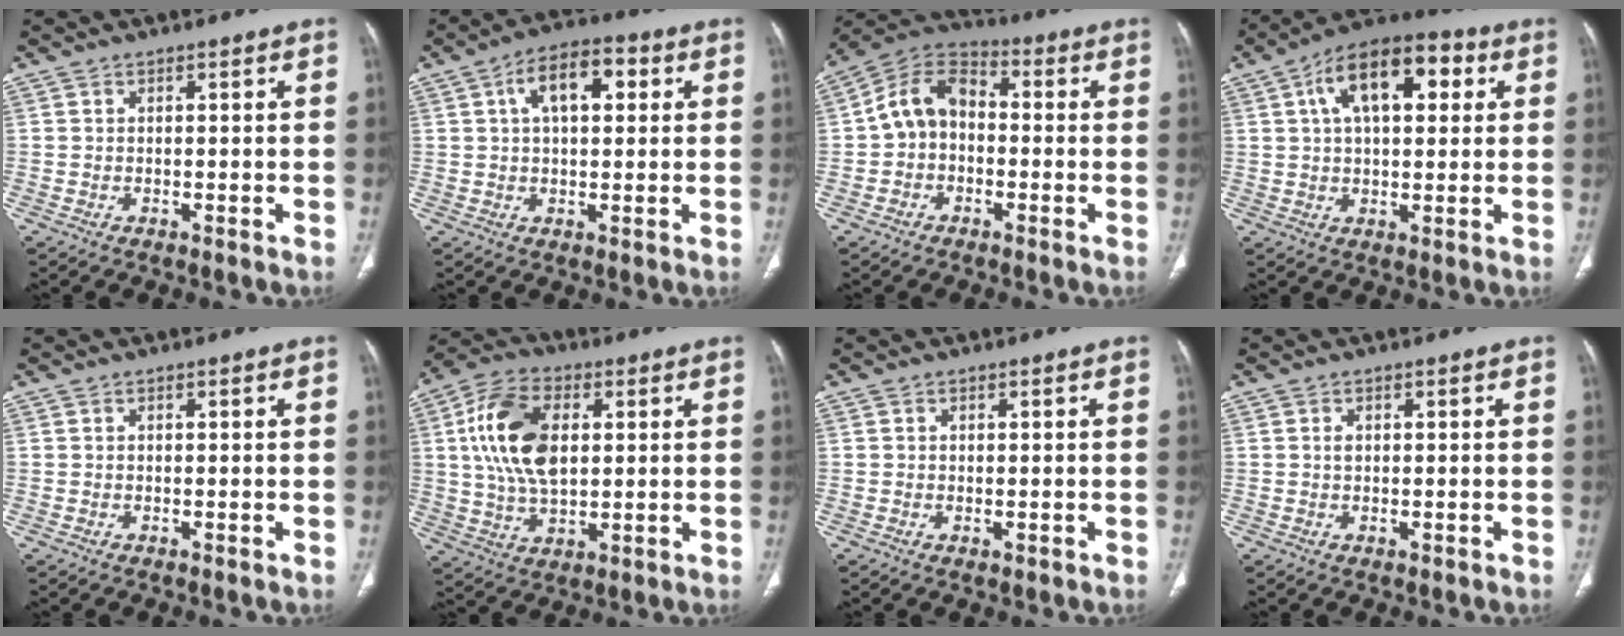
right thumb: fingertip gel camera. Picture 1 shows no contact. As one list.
[{"total": 9.8, "force": [2.9, 5.2, 7.8], "torque": [-0.112, 0.018, 0.040]}, {"total": 10.0, "force": [-0.6, 7.6, 6.5], "torque": [-0.099, 0.036, -0.029]}, {"total": 15.3, "force": [4.8, 7.9, 12.2], "torque": [-0.173, 0.023, 0.070]}, {"total": 0.0}, {"total": 15.5, "force": [2.9, 9.3, 12.1], "torque": [-0.224, 0.005, 0.052]}, {"total": 0.7, "force": [-0.1, 0.4, 0.5], "torque": [-0.010, -0.002, 0.001]}, {"total": 1.0, "force": [0.2, 0.7, 0.7], "torque": [-0.013, 0.000, 0.004]}]